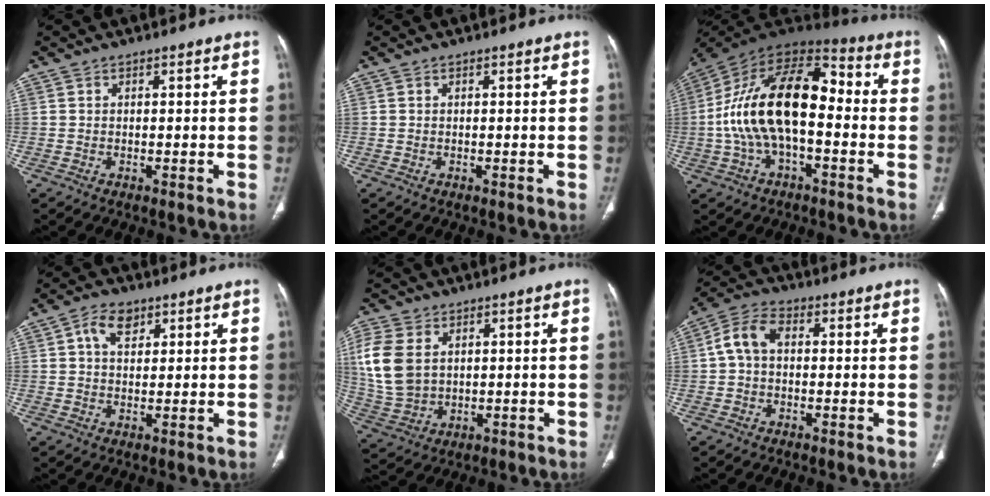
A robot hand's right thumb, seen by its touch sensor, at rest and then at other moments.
{"total": 0.0}
{"total": 20.9, "force": [-1.7, 10.8, 17.8], "torque": [-0.319, 0.047, -0.035]}
{"total": 5.0, "force": [2.3, 3.2, 3.1], "torque": [-0.042, -0.001, 0.038]}
{"total": 11.6, "force": [2.4, 8.3, 7.7], "torque": [-0.172, -0.005, 0.057]}
{"total": 6.5, "force": [0.4, 4.4, 4.8], "torque": [-0.091, 0.024, 0.000]}